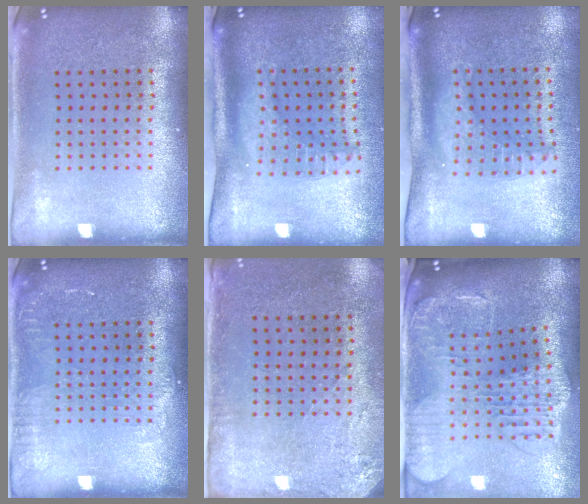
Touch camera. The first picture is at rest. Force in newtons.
{"total": 2.0, "press": 1.6, "slide": 1.3}
{"total": 2.0, "press": 1.6, "slide": 1.3}
{"total": 1.3, "press": 1.2, "slide": 0.2}
{"total": 2.8, "press": 2.3, "slide": 1.6}
{"total": 2.5, "press": 2.2, "slide": 1.2}